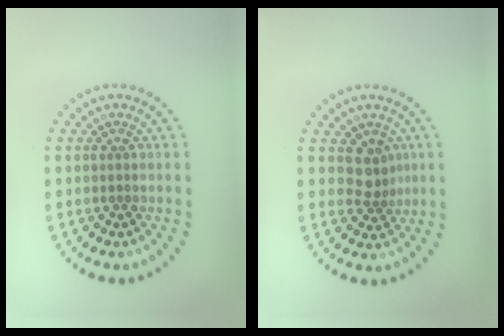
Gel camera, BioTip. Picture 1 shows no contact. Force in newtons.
{"total": 2.3, "press": 1.8, "slide": 1.5}